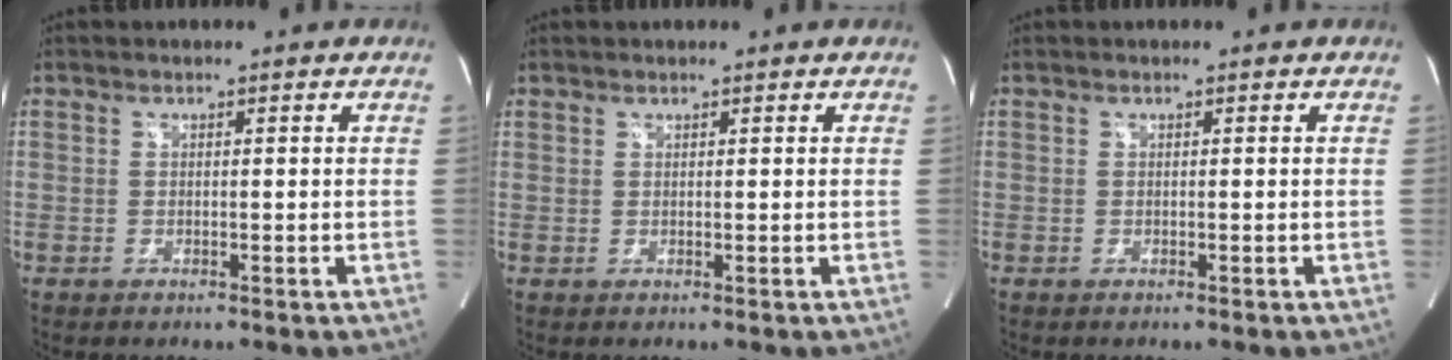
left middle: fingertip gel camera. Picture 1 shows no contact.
{"total": 0.7, "force": [0.5, 0.5, 0.0], "torque": [0.002, 0.003, 0.008]}
{"total": 0.0}